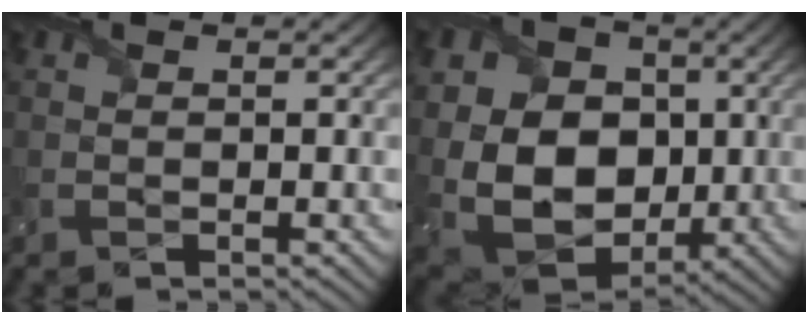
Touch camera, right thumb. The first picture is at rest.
{"total": 15.6, "force": [0.0, 12.3, 9.6], "torque": [-0.213, -0.006, 0.006]}